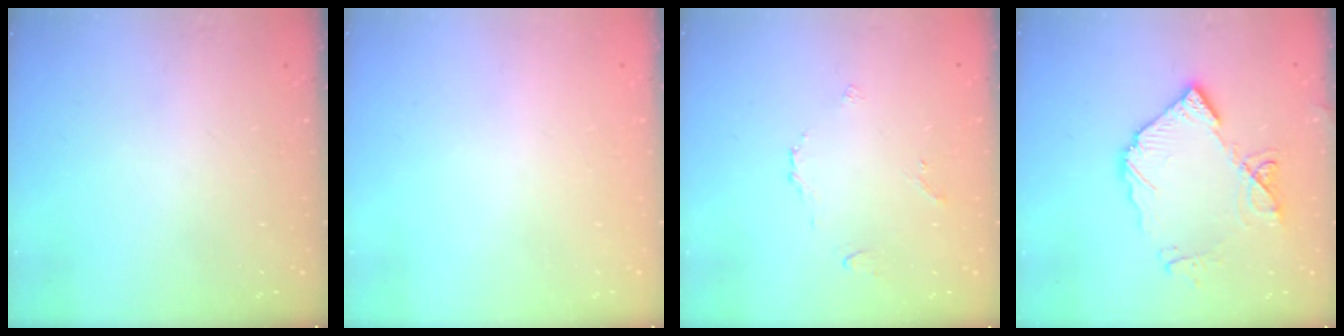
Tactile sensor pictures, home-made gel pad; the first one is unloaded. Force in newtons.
{"total": 1.8, "press": 1.8, "slide": 0.1}
{"total": 3.6, "press": 3.5, "slide": 0.7}
{"total": 13.9, "press": 13.8, "slide": 1.7}